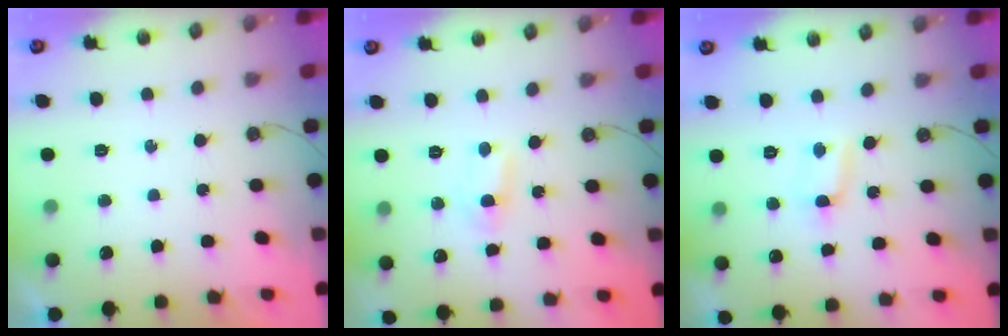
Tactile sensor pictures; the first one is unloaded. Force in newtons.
{"total": 2.0, "press": 1.9, "slide": 0.7}
{"total": 1.8, "press": 1.8, "slide": 0.2}